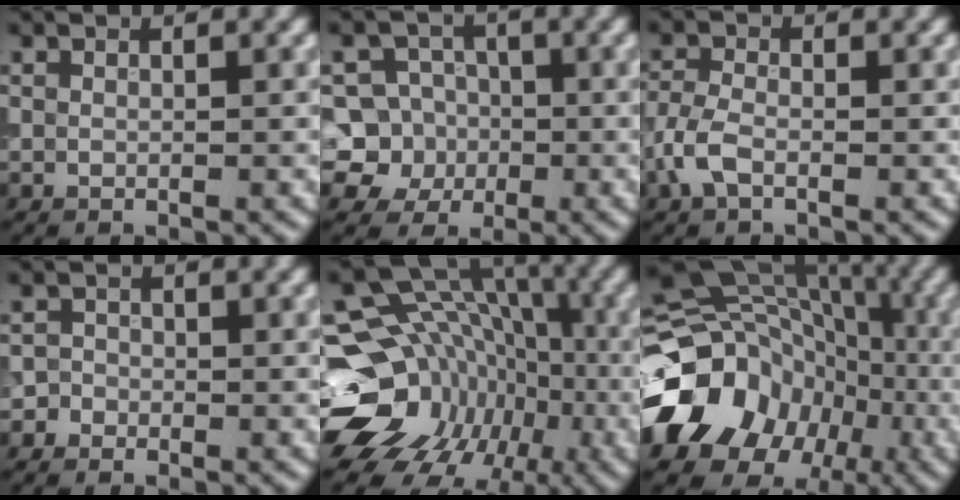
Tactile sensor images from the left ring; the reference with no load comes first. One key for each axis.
{"total": 7.0, "fx": -1.4, "fy": 6.6, "fz": 1.7, "tx": -0.017, "ty": 0.023, "tz": -0.055}
{"total": 2.6, "fx": -1.2, "fy": 1.4, "fz": 1.8, "tx": -0.044, "ty": 0.004, "tz": -0.034}
{"total": 1.3, "fx": -0.7, "fy": 1.0, "fz": 0.0, "tx": 0.014, "ty": 0.007, "tz": -0.015}
{"total": 18.0, "fx": -4.4, "fy": 14.4, "fz": 9.8, "tx": -0.158, "ty": -0.002, "tz": -0.076}
{"total": 15.9, "fx": -5.8, "fy": 13.3, "fz": 6.7, "tx": -0.149, "ty": -0.003, "tz": -0.107}